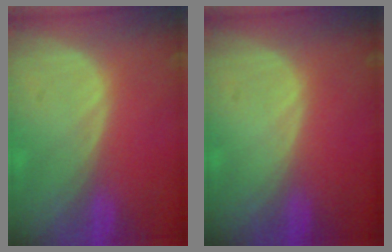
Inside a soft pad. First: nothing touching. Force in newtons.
{"total": 0.0}